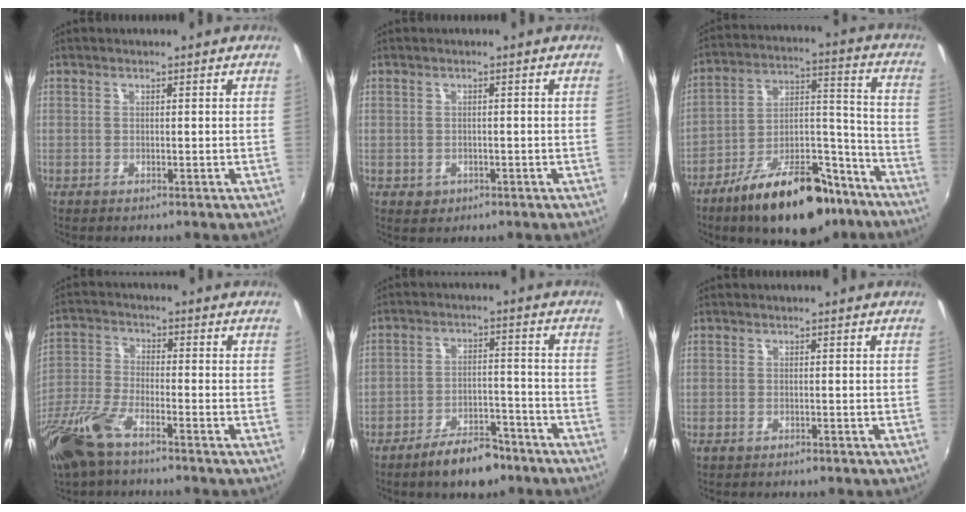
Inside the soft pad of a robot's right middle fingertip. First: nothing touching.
{"total": 2.5, "force": [-0.7, 2.1, 1.1], "torque": [-0.022, -0.001, -0.004]}
{"total": 20.8, "force": [-14.2, 8.3, 12.7], "torque": [-0.200, 0.018, -0.214]}
{"total": 11.7, "force": [-8.2, 3.4, 7.7], "torque": [-0.178, -0.023, -0.170]}
{"total": 8.5, "force": [-6.6, 3.5, 4.1], "torque": [-0.079, 0.021, -0.093]}
{"total": 1.2, "force": [-0.9, 0.6, 0.5], "torque": [-0.011, -0.004, -0.017]}